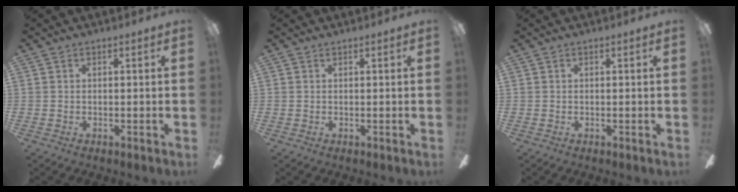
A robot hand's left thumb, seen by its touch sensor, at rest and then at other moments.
{"total": 0.0}
{"total": 0.0}